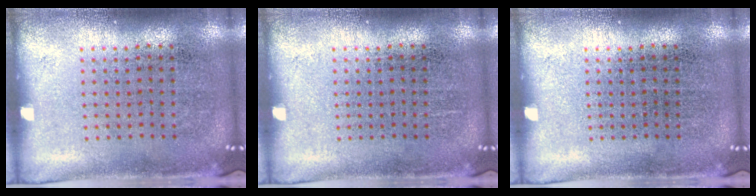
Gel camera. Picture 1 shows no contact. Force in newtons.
{"total": 0.0}
{"total": 0.0}